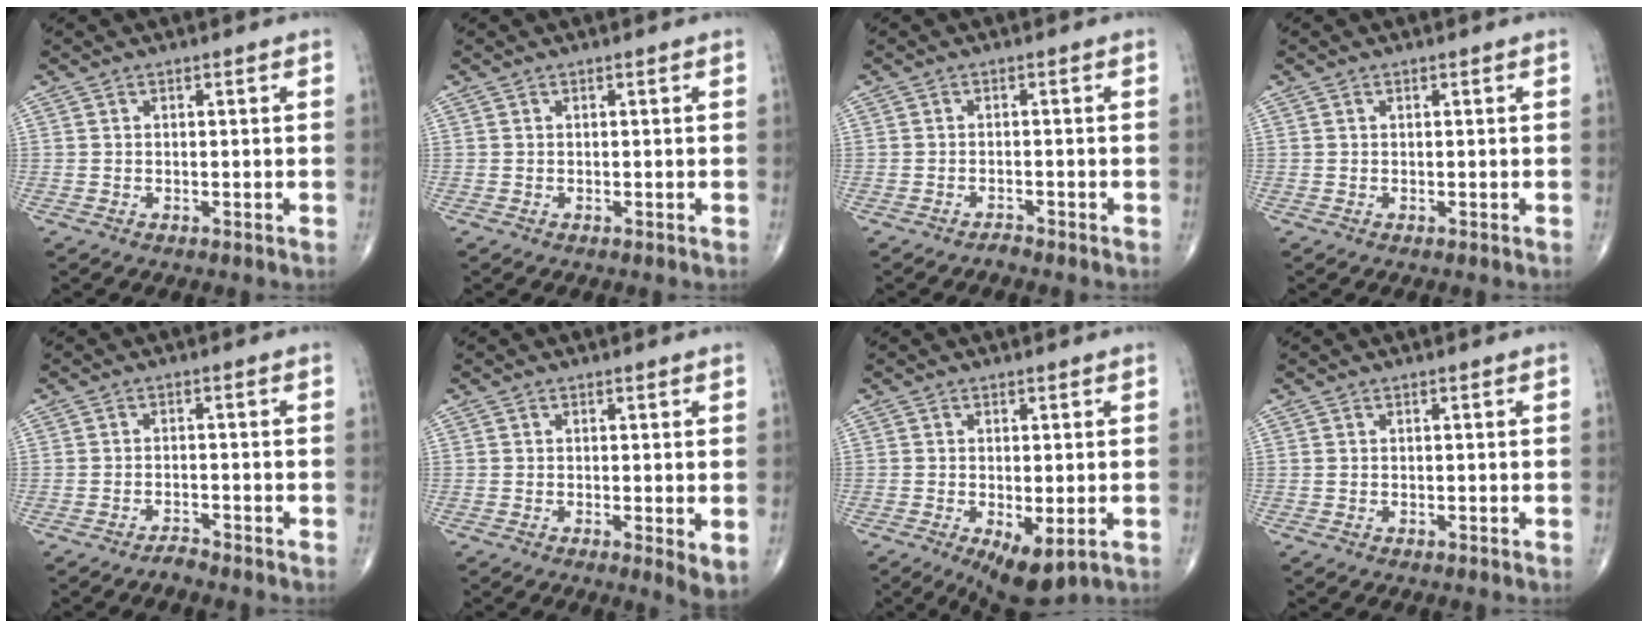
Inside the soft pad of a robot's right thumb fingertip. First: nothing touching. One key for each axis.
{"total": 0.0}
{"total": 1.1, "fx": -1.1, "fy": 0.2, "fz": 0.1, "tx": -0.006, "ty": 0.005, "tz": -0.020}
{"total": 0.0}
{"total": 1.7, "fx": -1.6, "fy": 0.2, "fz": 0.3, "tx": -0.009, "ty": 0.006, "tz": -0.030}
{"total": 3.5, "fx": -0.3, "fy": 1.0, "fz": 3.3, "tx": -0.053, "ty": -0.014, "tz": -0.008}
{"total": 7.1, "fx": -2.3, "fy": 2.8, "fz": 6.1, "tx": -0.096, "ty": -0.016, "tz": -0.027}
{"total": 0.0}